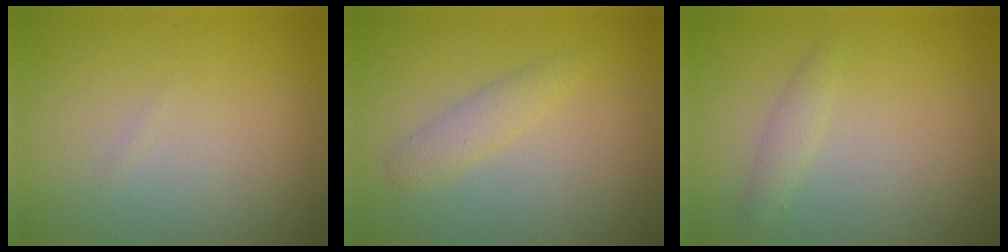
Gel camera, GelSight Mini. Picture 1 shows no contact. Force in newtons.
{"total": 1.6, "press": 1.6, "slide": 0.1}
{"total": 1.1, "press": 1.1, "slide": 0.0}